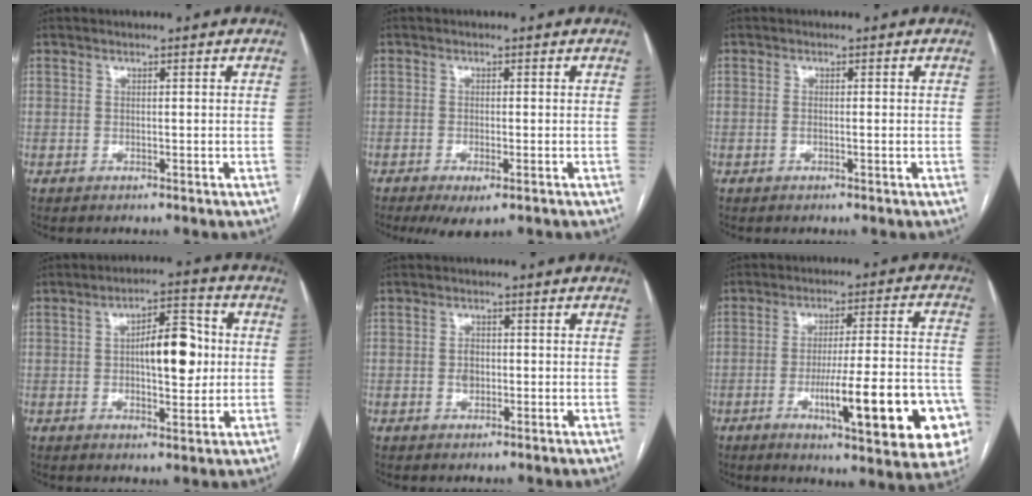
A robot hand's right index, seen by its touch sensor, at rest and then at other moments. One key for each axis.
{"total": 4.1, "fx": -2.3, "fy": 1.1, "fz": 3.2, "tx": -0.049, "ty": -0.008, "tz": -0.031}
{"total": 1.2, "fx": -0.2, "fy": 0.2, "fz": 1.2, "tx": -0.024, "ty": 0.002, "tz": 0.000}
{"total": 9.4, "fx": 0.6, "fy": 3.4, "fz": 8.8, "tx": -0.135, "ty": 0.018, "tz": 0.012}
{"total": 2.2, "fx": -0.2, "fy": 1.6, "fz": 1.5, "tx": -0.025, "ty": 0.003, "tz": -0.002}
{"total": 20.6, "fx": -7.0, "fy": 3.0, "fz": 19.1, "tx": -0.203, "ty": 0.008, "tz": -0.086}